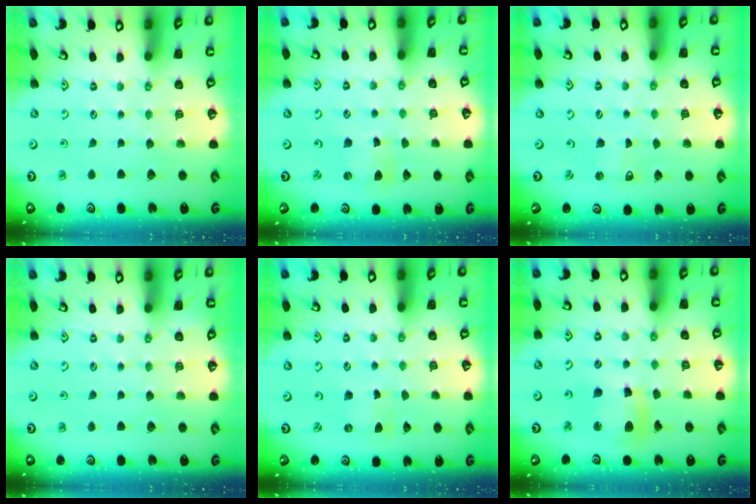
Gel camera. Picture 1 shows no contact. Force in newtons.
{"total": 1.7, "press": 1.7, "slide": 0.3}
{"total": 0.8, "press": 0.7, "slide": 0.2}
{"total": 0.0}
{"total": 0.0}
{"total": 11.7, "press": 11.5, "slide": 1.9}